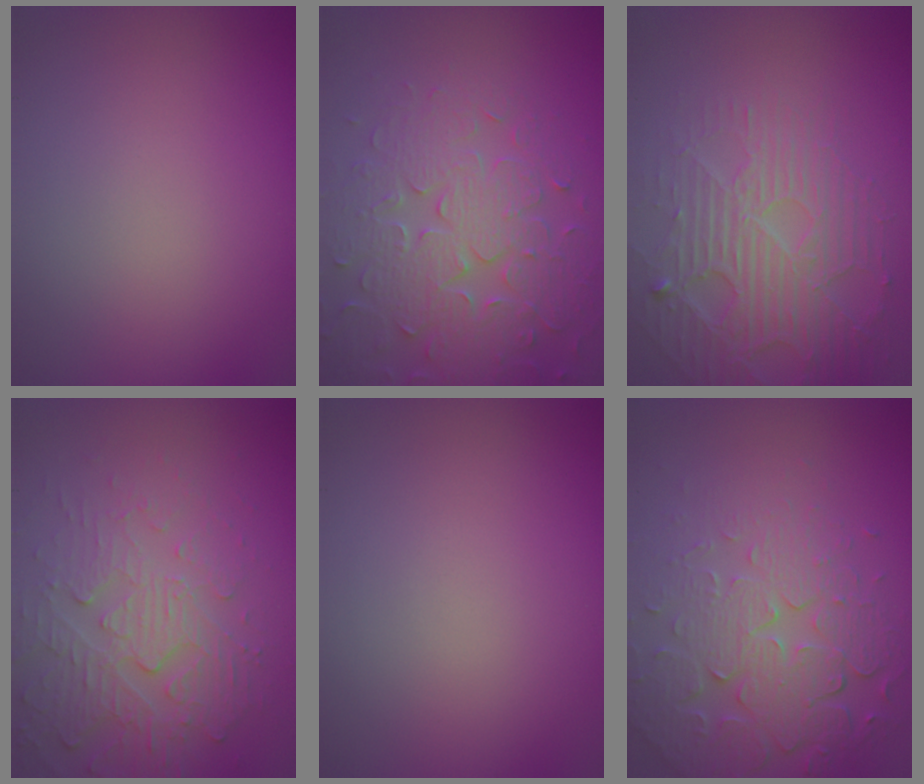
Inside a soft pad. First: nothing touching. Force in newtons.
{"total": 7.1, "press": 5.8, "slide": 4.1}
{"total": 5.6, "press": 4.5, "slide": 3.3}
{"total": 4.3, "press": 4.1, "slide": 1.3}
{"total": 0.0}
{"total": 7.1, "press": 5.2, "slide": 4.8}